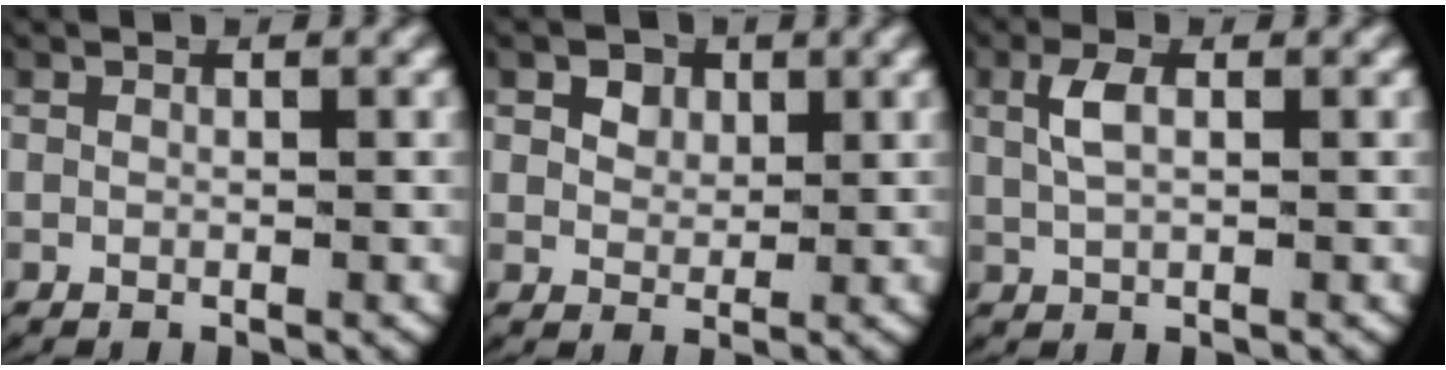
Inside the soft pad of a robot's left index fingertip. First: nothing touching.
{"total": 1.8, "force": [1.1, 1.3, 0.7], "torque": [-0.013, -0.009, 0.026]}
{"total": 2.1, "force": [0.6, 0.8, 1.8], "torque": [-0.049, 0.000, 0.015]}